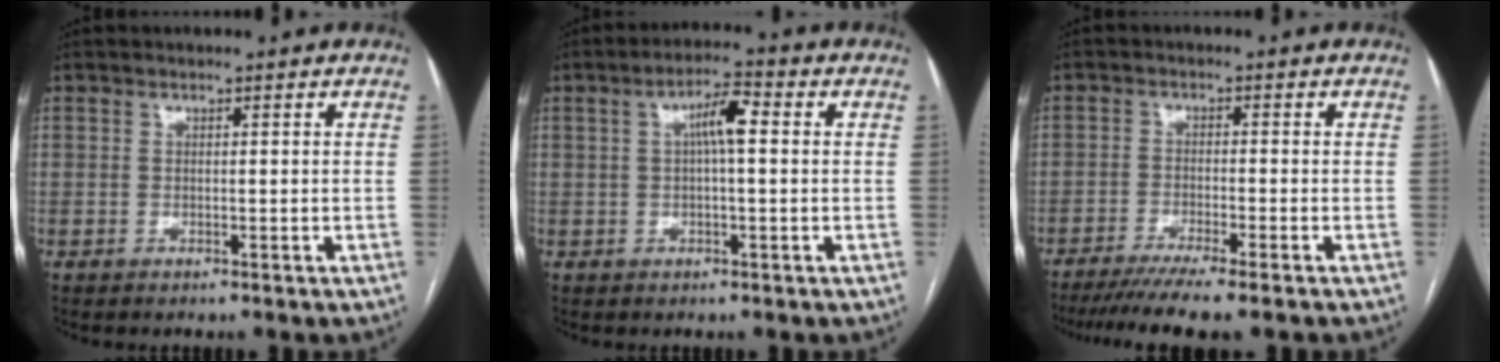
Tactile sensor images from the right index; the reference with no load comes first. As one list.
[{"total": 5.2, "force": [0.9, 1.0, 5.0], "torque": [-0.087, 0.018, 0.013]}, {"total": 9.4, "force": [-7.6, -0.4, 5.5], "torque": [-0.070, -0.022, -0.118]}]